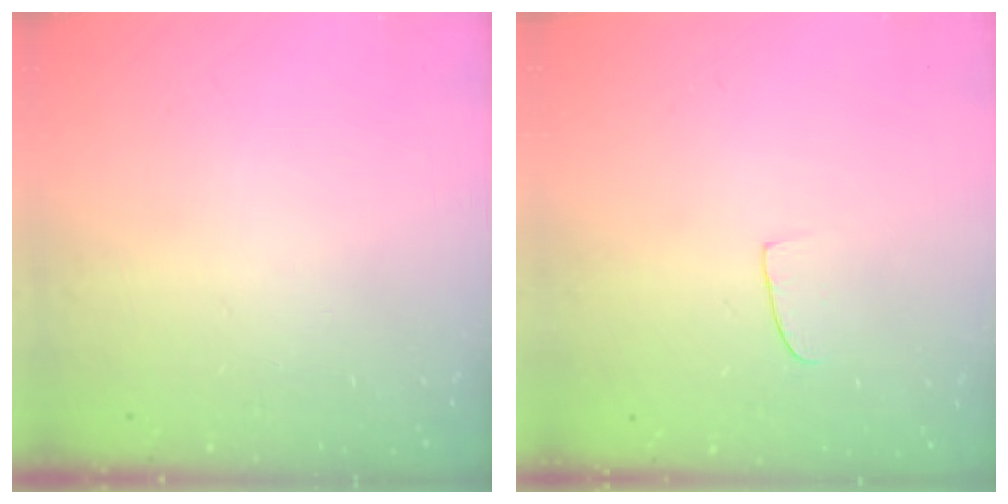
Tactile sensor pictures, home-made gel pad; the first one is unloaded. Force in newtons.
{"total": 5.2, "press": 5.2, "slide": 0.3}